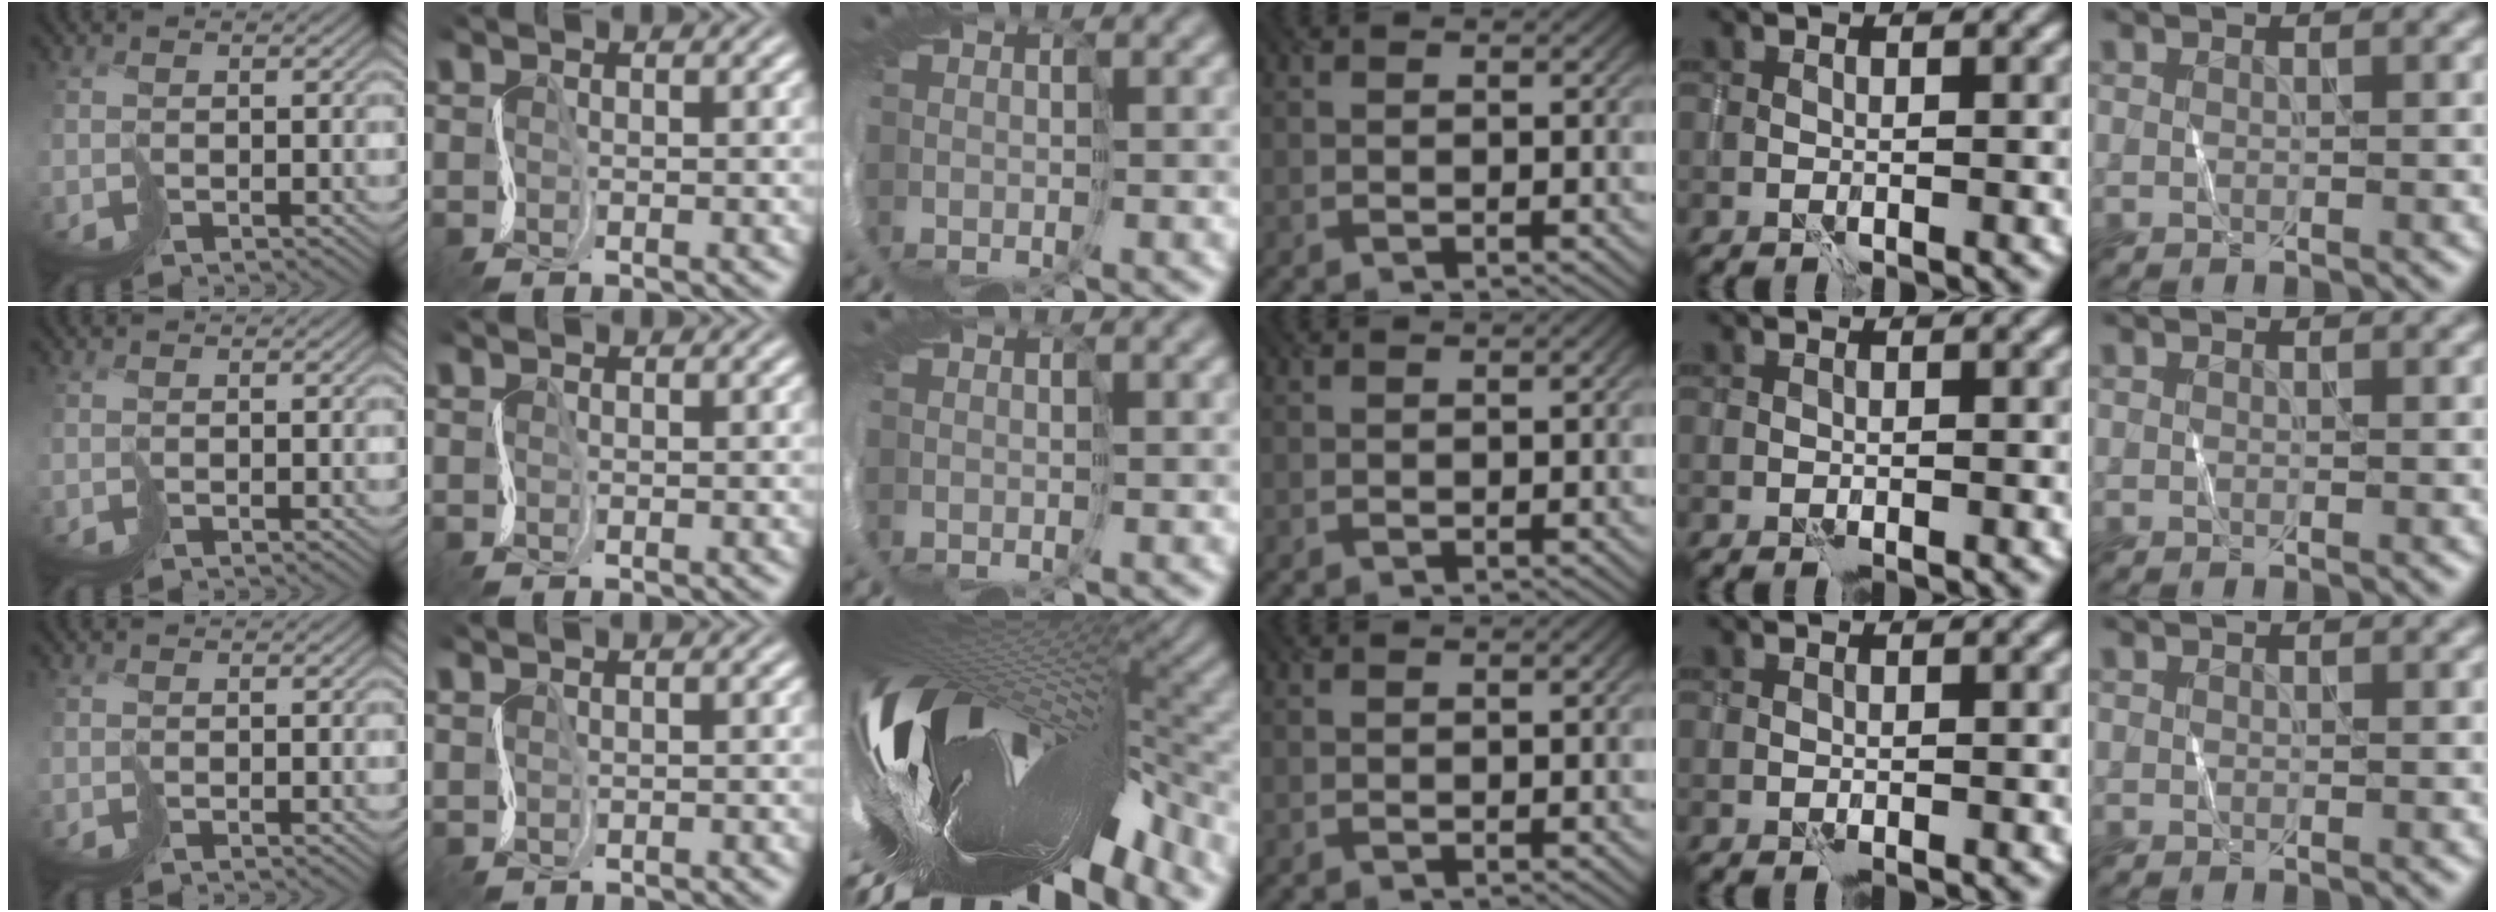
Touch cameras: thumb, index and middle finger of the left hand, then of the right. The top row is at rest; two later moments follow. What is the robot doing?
{"motion": "cut", "object": "tissue"}